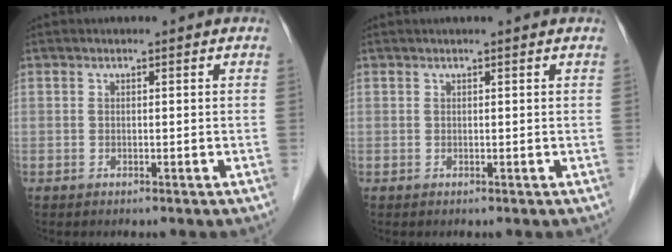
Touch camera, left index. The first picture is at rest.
{"total": 1.2, "force": [1.1, -0.2, 0.5], "torque": [-0.013, 0.011, 0.019]}